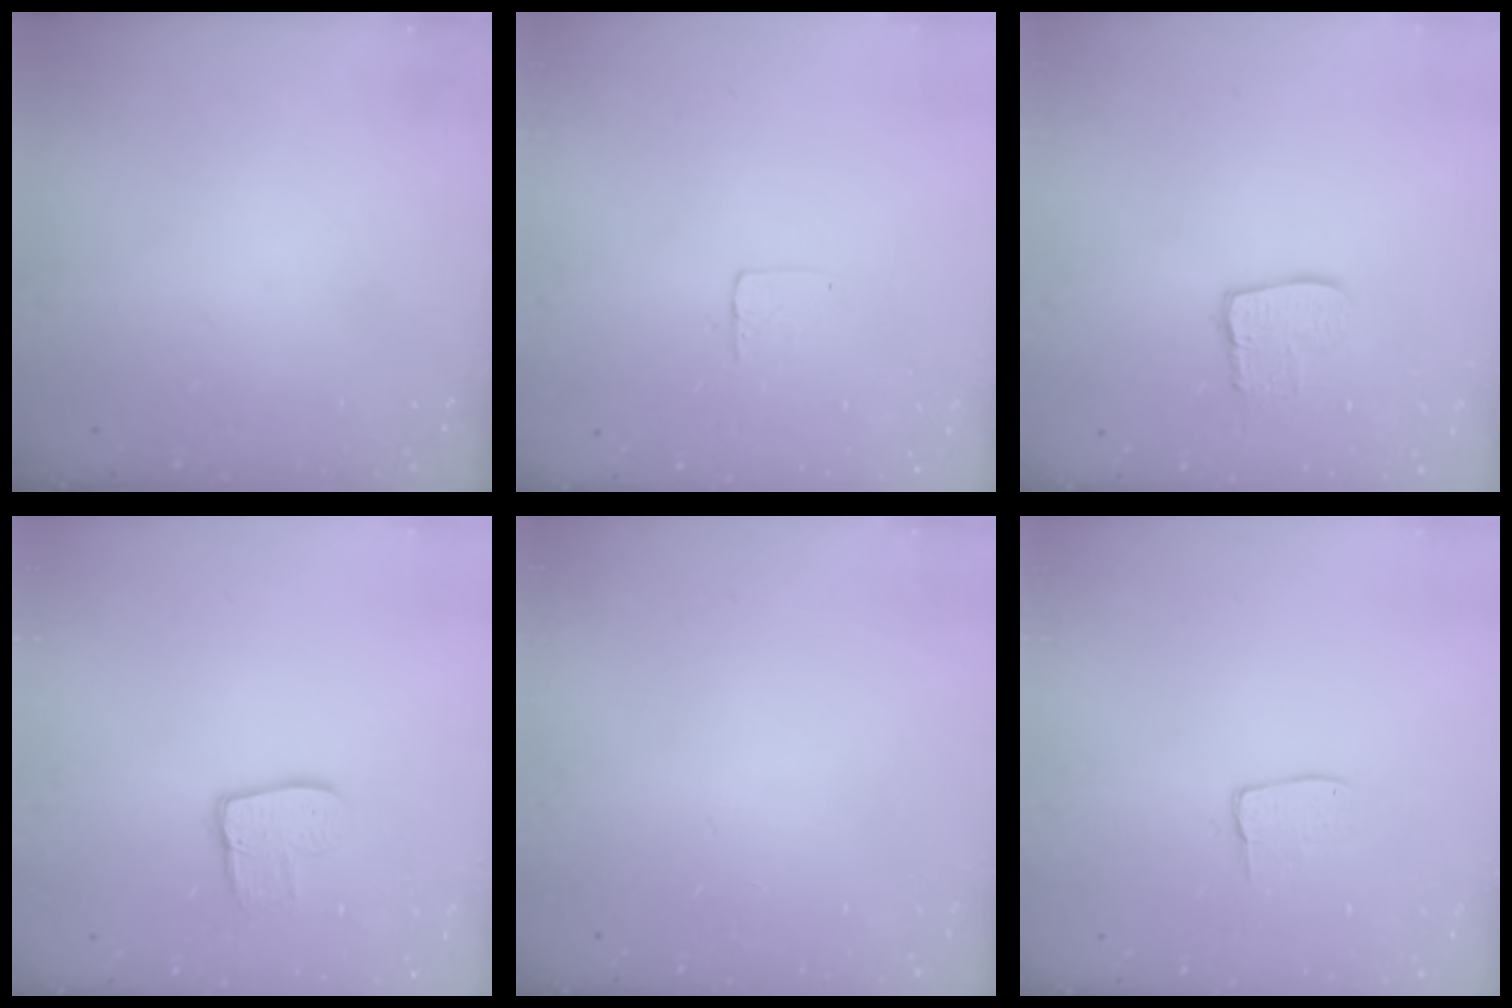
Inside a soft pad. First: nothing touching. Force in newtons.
{"total": 3.6, "press": 3.6, "slide": 0.2}
{"total": 9.9, "press": 9.9, "slide": 0.8}
{"total": 10.0, "press": 9.9, "slide": 0.7}
{"total": 0.0}
{"total": 6.1, "press": 6.1, "slide": 0.5}